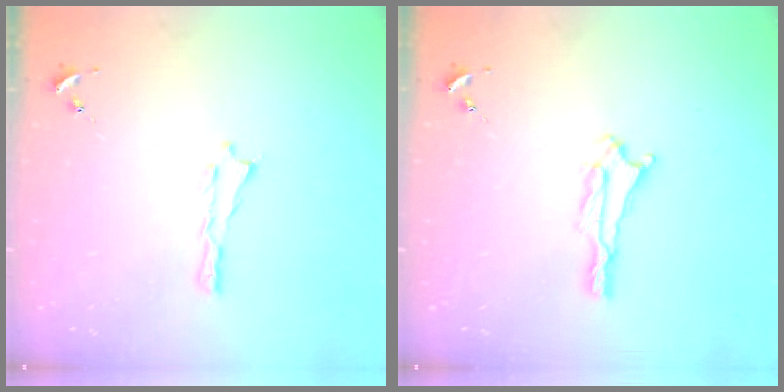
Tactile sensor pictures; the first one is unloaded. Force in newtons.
{"total": 1.0, "press": 1.0, "slide": 0.1}